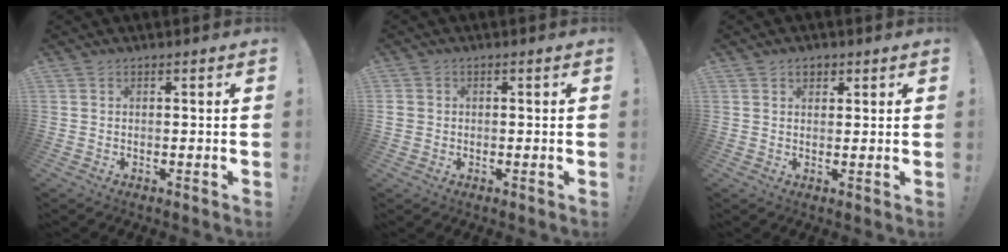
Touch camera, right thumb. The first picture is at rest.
{"total": 1.4, "force": [-0.2, 1.4, 0.4], "torque": [-0.007, 0.003, -0.004]}
{"total": 2.6, "force": [1.5, 1.7, 1.2], "torque": [-0.004, -0.008, 0.023]}